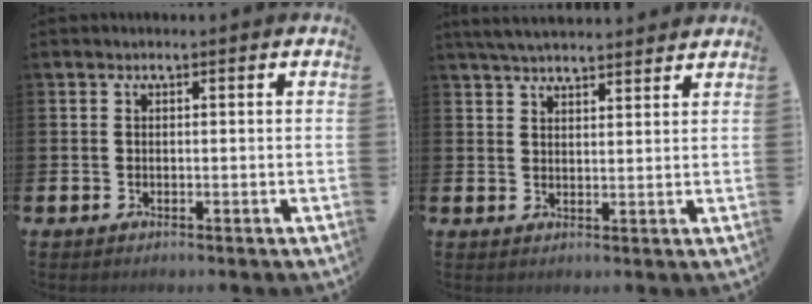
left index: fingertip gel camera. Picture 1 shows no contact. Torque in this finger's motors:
{"motor_torque": [0.88, -1.26, 0.57, 0.15]}